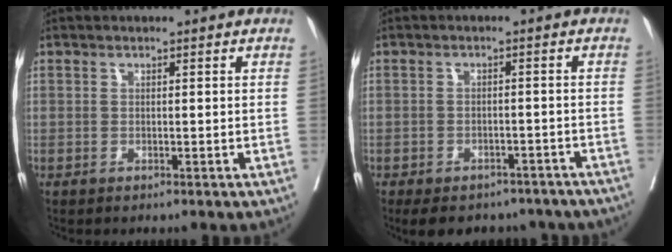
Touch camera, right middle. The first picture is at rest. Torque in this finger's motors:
{"motor_torque": [1.06, -1.07, 0.12, 0.07]}